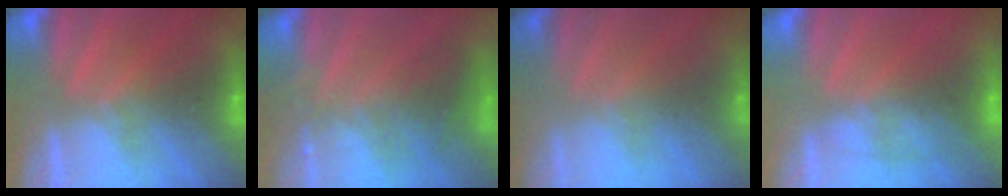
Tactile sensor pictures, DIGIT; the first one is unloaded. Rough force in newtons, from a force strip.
{"total": 2.9}
{"total": 1.5}
{"total": 1.6}